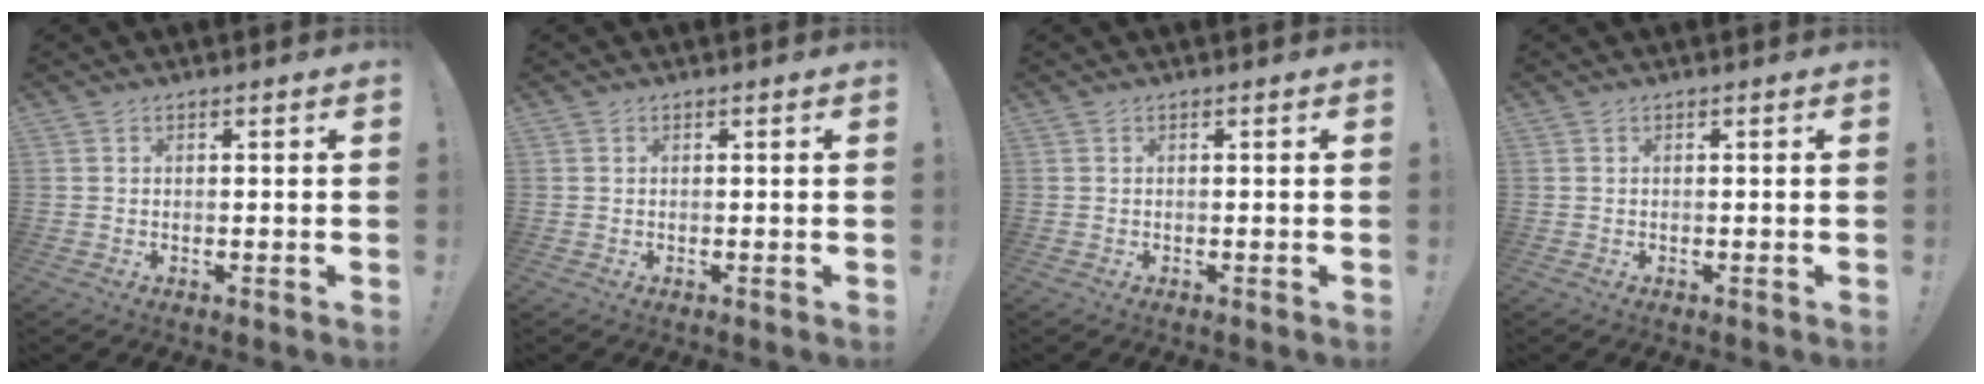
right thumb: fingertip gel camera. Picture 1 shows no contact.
{"total": 0.0}
{"total": 0.0}
{"total": 0.0}